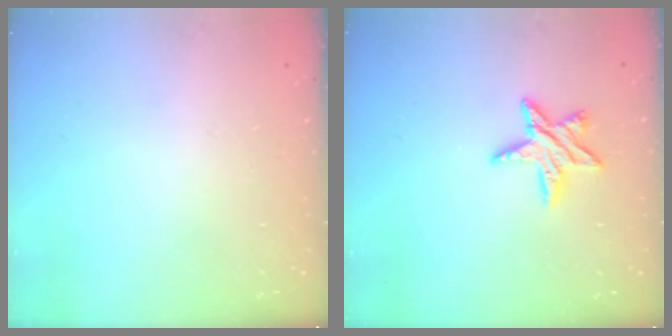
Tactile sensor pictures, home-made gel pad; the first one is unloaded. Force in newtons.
{"total": 8.1, "press": 8.1, "slide": 0.8}